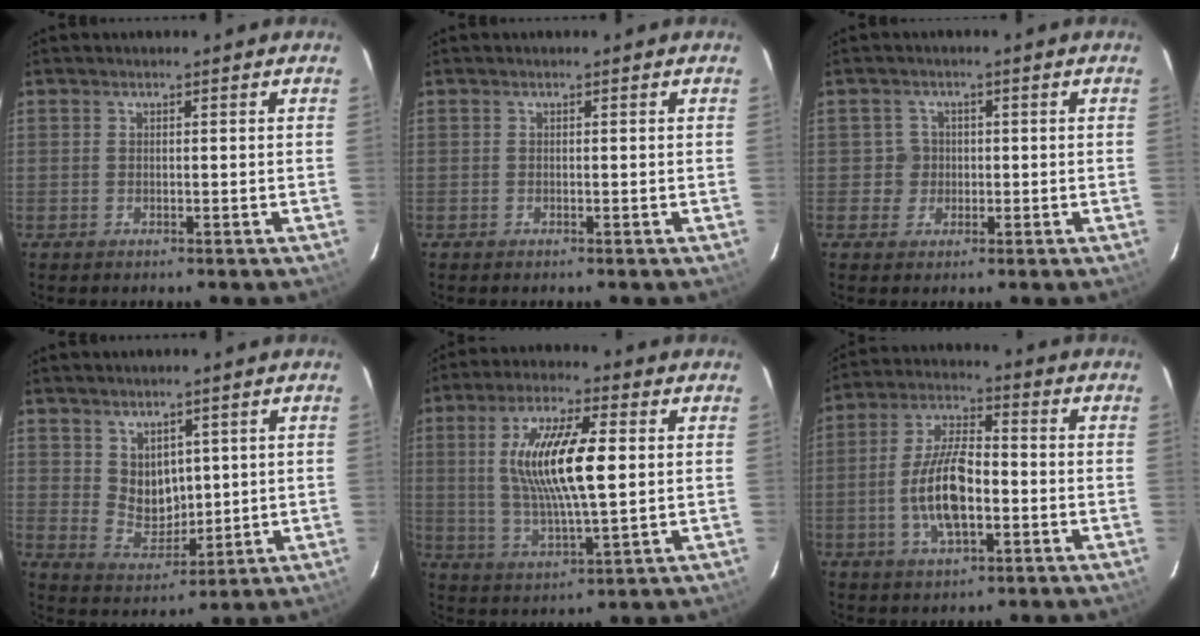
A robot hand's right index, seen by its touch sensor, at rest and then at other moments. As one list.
[{"total": 0.0}, {"total": 3.0, "force": [-0.1, 2.9, -0.1], "torque": [0.011, 0.016, 0.001]}, {"total": 6.5, "force": [2.8, 4.9, 3.2], "torque": [-0.052, -0.002, 0.069]}, {"total": 14.7, "force": [2.2, 3.9, 14.0], "torque": [-0.266, 0.004, 0.044]}, {"total": 11.8, "force": [-2.7, 4.7, 10.5], "torque": [-0.213, 0.004, -0.048]}]